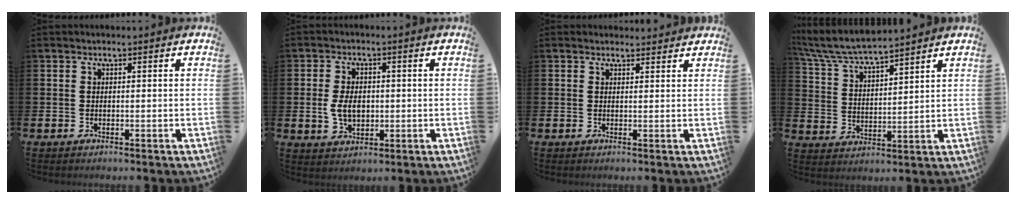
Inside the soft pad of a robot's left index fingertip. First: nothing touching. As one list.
[{"total": 4.7, "force": [0.0, 3.1, 3.5], "torque": [-0.059, 0.007, -0.004]}, {"total": 1.1, "force": [1.1, 0.3, 0.0], "torque": [0.007, -0.002, 0.018]}, {"total": 6.6, "force": [6.4, 0.5, 1.9], "torque": [-0.063, -0.035, 0.112]}]